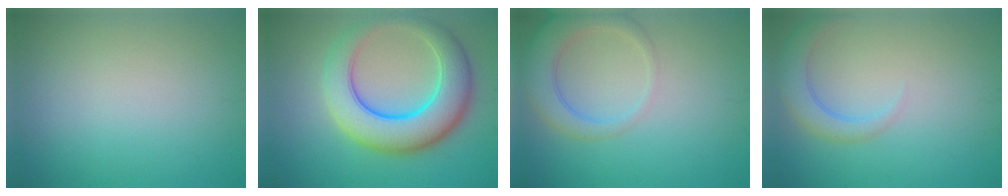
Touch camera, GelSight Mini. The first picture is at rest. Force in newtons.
{"total": 8.9, "press": 8.9, "slide": 0.2}
{"total": 4.4, "press": 4.3, "slide": 0.6}
{"total": 3.0, "press": 3.0, "slide": 0.3}